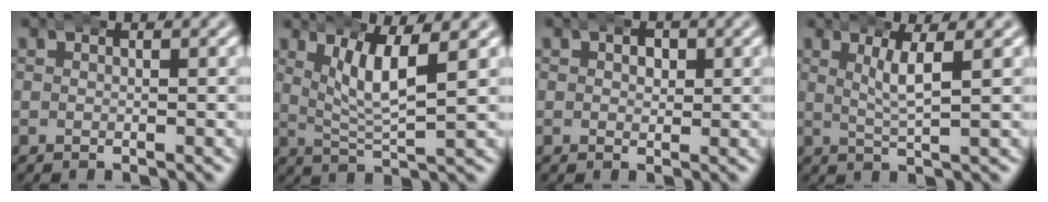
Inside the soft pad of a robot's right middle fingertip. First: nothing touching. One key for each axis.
{"total": 5.0, "fx": 2.2, "fy": 1.2, "fz": 4.4, "tx": -0.074, "ty": -0.004, "tz": 0.043}
{"total": 1.4, "fx": 0.4, "fy": 1.1, "fz": 0.8, "tx": -0.013, "ty": -0.008, "tz": 0.008}
{"total": 2.8, "fx": 1.3, "fy": -0.2, "fz": 2.5, "tx": -0.050, "ty": 0.000, "tz": 0.026}